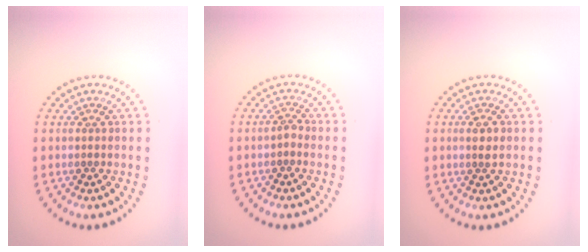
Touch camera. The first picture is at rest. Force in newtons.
{"total": 0.9, "press": 0.7, "slide": 0.6}
{"total": 1.3, "press": 1.2, "slide": 0.5}